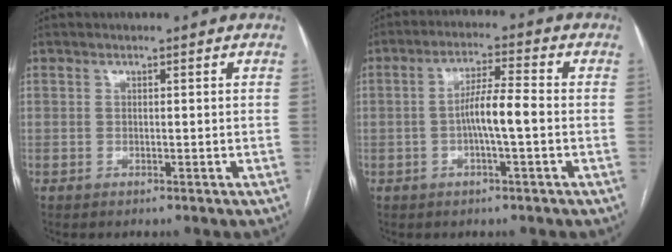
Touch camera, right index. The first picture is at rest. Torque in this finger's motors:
{"motor_torque": [0.75, 0.01, 0.38, 0.12]}